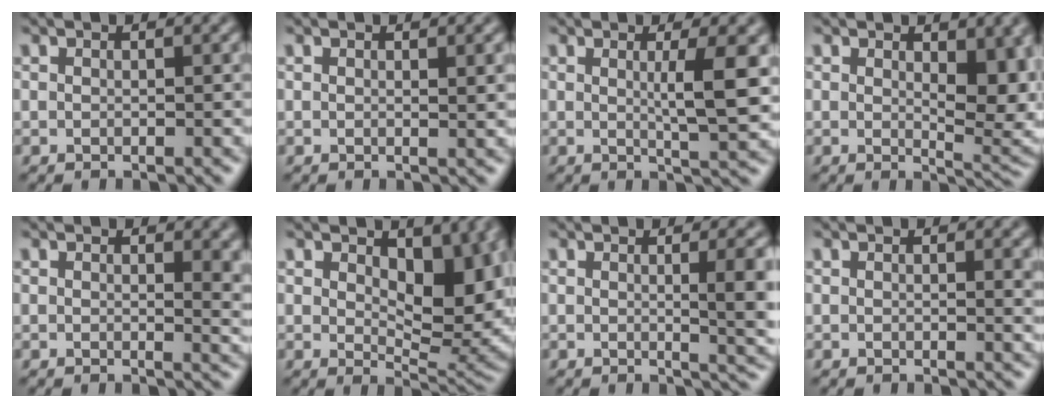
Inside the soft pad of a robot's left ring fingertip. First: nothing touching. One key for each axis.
{"total": 1.0, "fx": 0.4, "fy": 0.2, "fz": 0.9, "tx": -0.011, "ty": -0.002, "tz": 0.006}
{"total": 4.4, "fx": 0.7, "fy": 0.7, "fz": 4.3, "tx": -0.063, "ty": -0.004, "tz": 0.010}
{"total": 7.2, "fx": 0.8, "fy": 3.1, "fz": 6.4, "tx": -0.089, "ty": -0.011, "tz": 0.023}
{"total": 3.1, "fx": 0.8, "fy": 1.2, "fz": 2.7, "tx": -0.024, "ty": -0.005, "tz": 0.012}
{"total": 8.6, "fx": 2.2, "fy": 4.6, "fz": 6.9, "tx": -0.102, "ty": -0.015, "tz": 0.038}
{"total": 4.9, "fx": 0.3, "fy": 1.4, "fz": 4.7, "tx": -0.048, "ty": -0.001, "tz": 0.004}
{"total": 1.5, "fx": 0.4, "fy": 0.4, "fz": 1.3, "tx": -0.012, "ty": 0.000, "tz": 0.004}